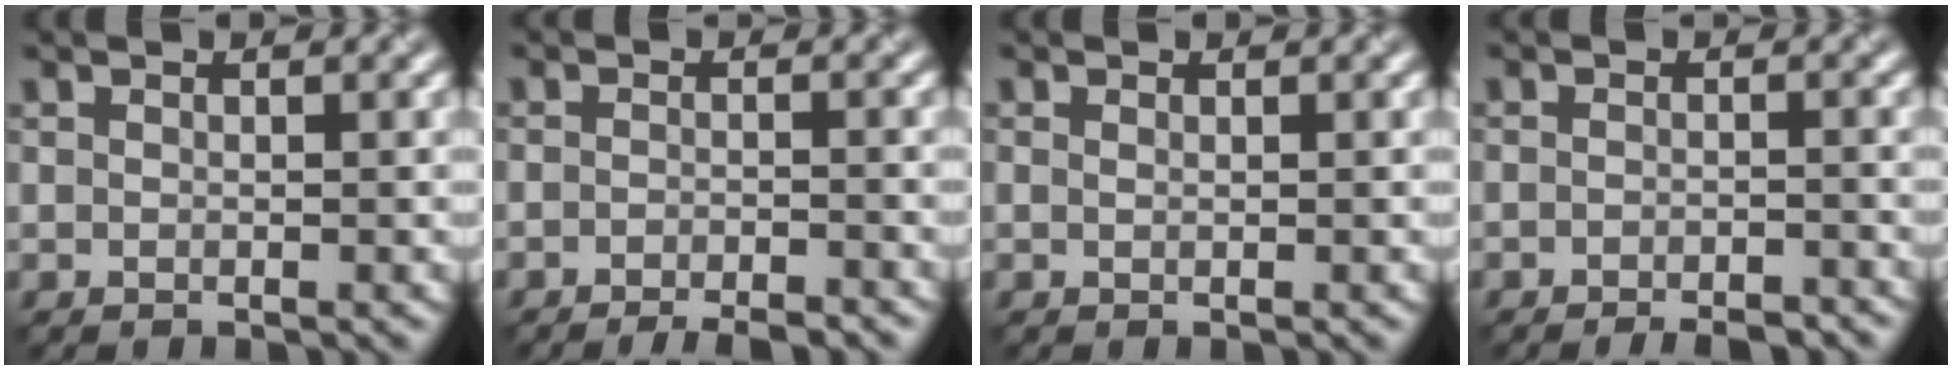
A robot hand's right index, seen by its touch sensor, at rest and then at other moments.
{"total": 3.6, "force": [-3.2, 0.5, 1.7], "torque": [-0.018, 0.010, -0.043]}
{"total": 0.0}
{"total": 3.2, "force": [-2.8, 0.5, 1.4], "torque": [-0.004, 0.008, -0.033]}